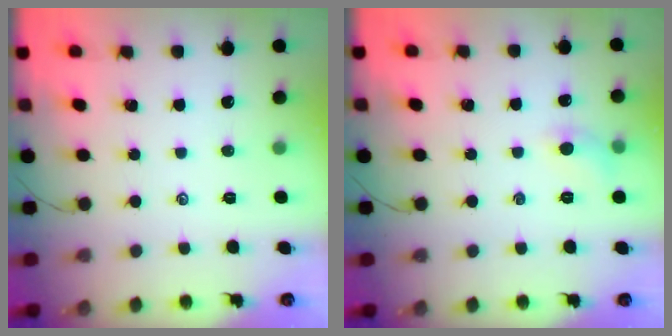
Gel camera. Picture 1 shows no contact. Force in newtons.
{"total": 5.9, "press": 5.7, "slide": 1.6}